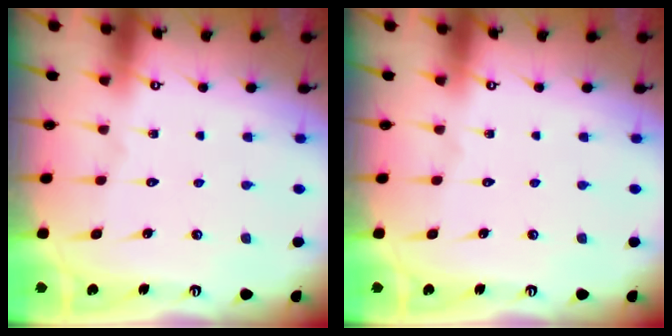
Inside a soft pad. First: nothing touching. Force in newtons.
{"total": 0.0}